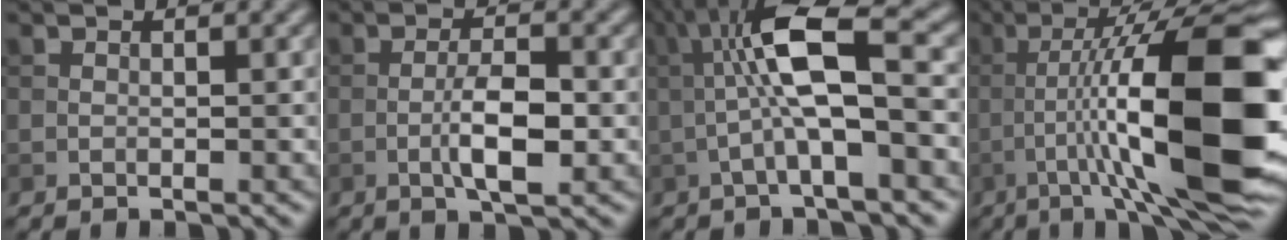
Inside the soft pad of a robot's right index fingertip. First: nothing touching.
{"total": 4.3, "force": [-1.1, 1.2, 3.9], "torque": [-0.074, 0.001, -0.022]}
{"total": 7.6, "force": [-0.1, 1.5, 7.5], "torque": [-0.134, 0.024, -0.010]}
{"total": 16.0, "force": [-2.4, 3.1, 15.5], "torque": [-0.221, 0.030, -0.036]}